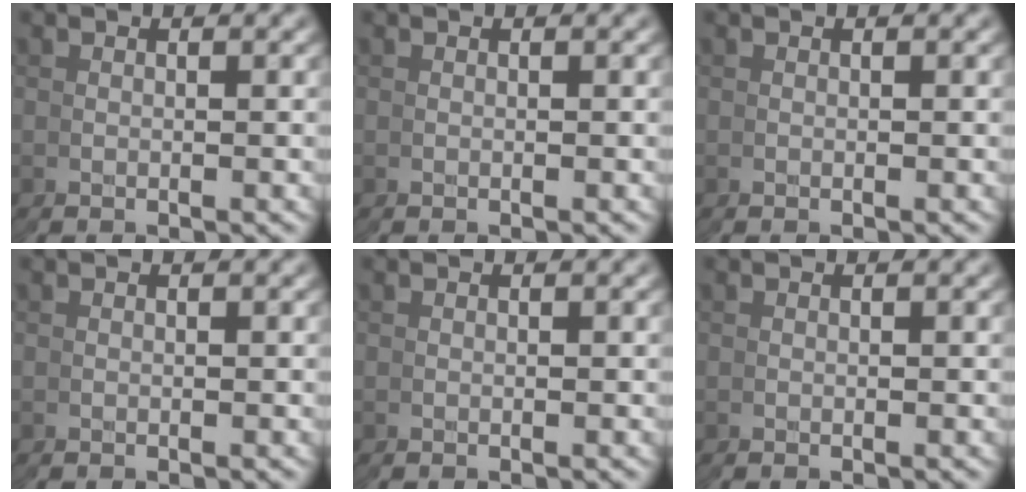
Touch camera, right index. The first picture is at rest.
{"total": 0.0}
{"total": 0.0}
{"total": 0.0}
{"total": 0.0}
{"total": 0.0}